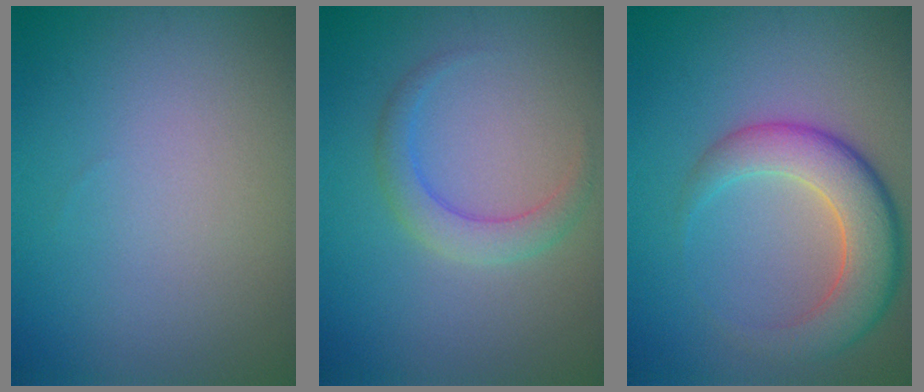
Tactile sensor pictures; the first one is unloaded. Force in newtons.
{"total": 2.4, "press": 2.4, "slide": 0.0}
{"total": 6.0, "press": 6.0, "slide": 0.2}